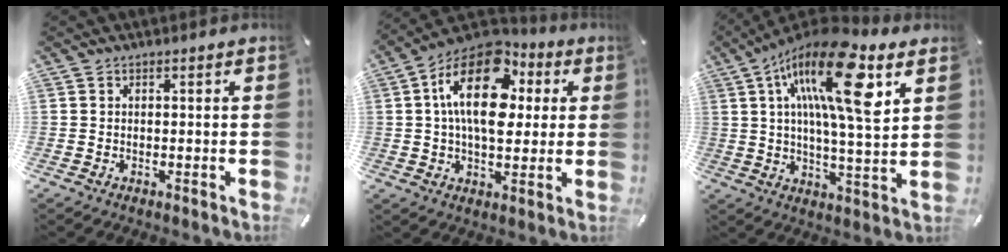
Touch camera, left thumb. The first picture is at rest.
{"total": 19.0, "force": [4.6, 11.6, 14.3], "torque": [-0.250, -0.018, 0.071]}
{"total": 21.0, "force": [9.1, 5.9, 17.9], "torque": [-0.307, -0.033, 0.131]}